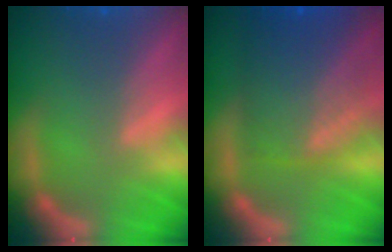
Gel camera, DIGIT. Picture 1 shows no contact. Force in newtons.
{"total": 8.5}